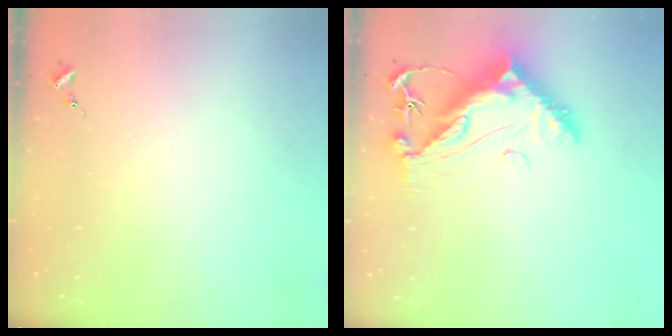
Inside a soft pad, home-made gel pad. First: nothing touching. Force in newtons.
{"total": 13.0, "press": 12.9, "slide": 1.6}